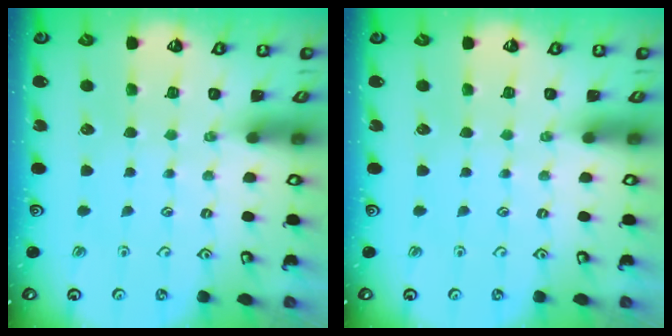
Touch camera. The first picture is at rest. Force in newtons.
{"total": 0.0}